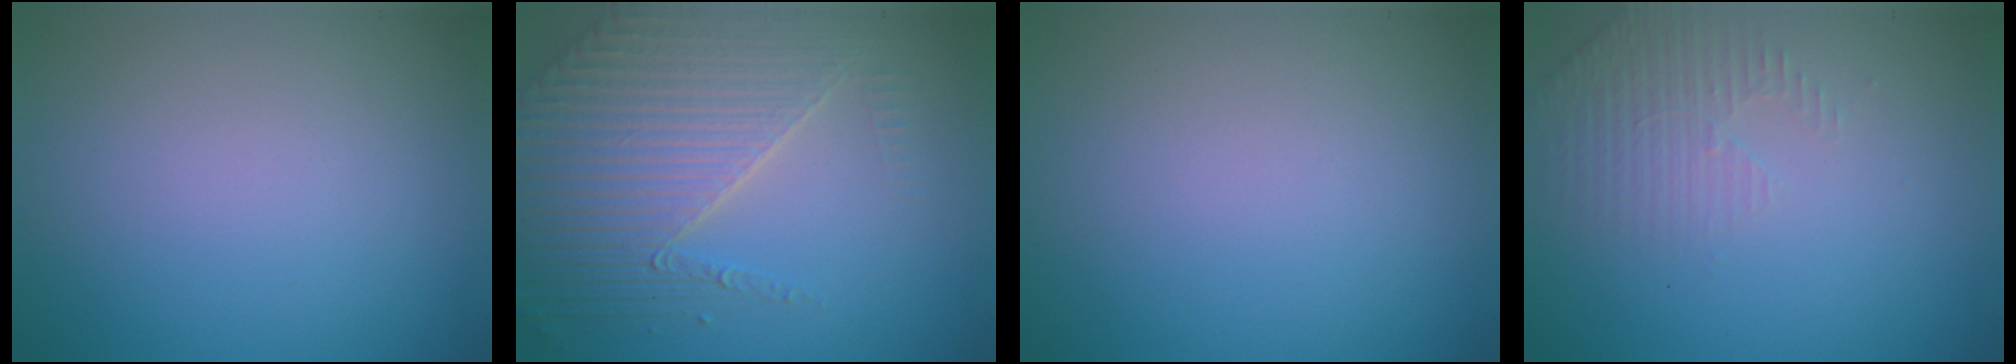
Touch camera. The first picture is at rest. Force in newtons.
{"total": 5.2, "press": 4.5, "slide": 2.7}
{"total": 0.0}
{"total": 2.3, "press": 2.2, "slide": 0.6}